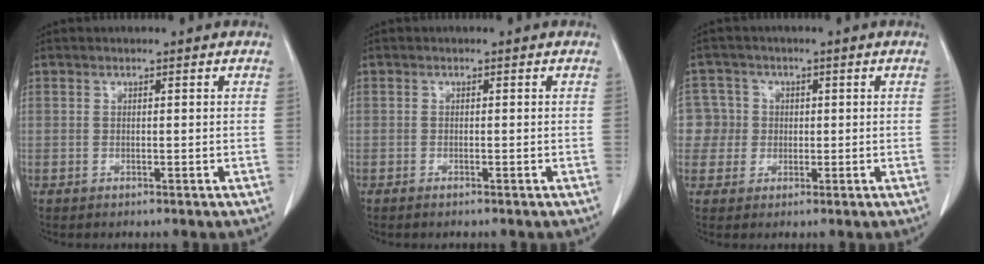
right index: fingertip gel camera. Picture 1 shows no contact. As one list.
[{"total": 0.8, "force": [-0.7, 0.1, 0.4], "torque": [-0.012, -0.002, -0.009]}, {"total": 5.0, "force": [0.2, 5.0, -0.2], "torque": [0.016, 0.019, 0.007]}]